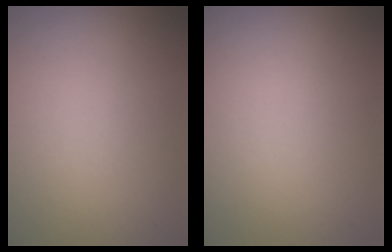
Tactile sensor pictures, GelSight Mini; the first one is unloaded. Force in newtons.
{"total": 0.0}